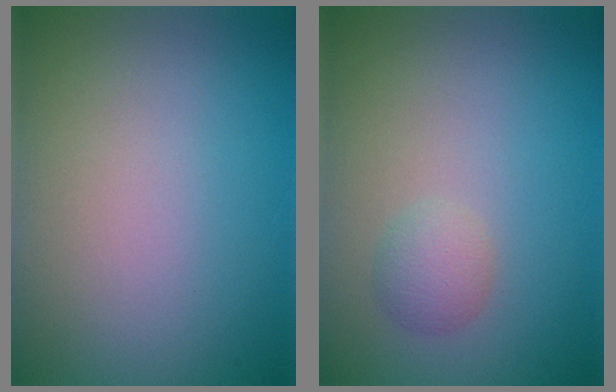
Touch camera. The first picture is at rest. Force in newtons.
{"total": 1.6, "press": 1.6, "slide": 0.0}